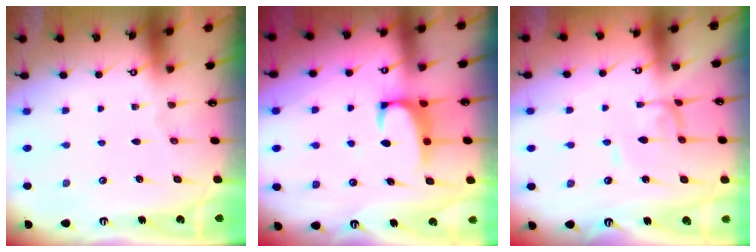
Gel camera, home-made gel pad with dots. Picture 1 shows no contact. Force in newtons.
{"total": 2.0, "press": 1.9, "slide": 0.7}
{"total": 2.1, "press": 2.1, "slide": 0.1}